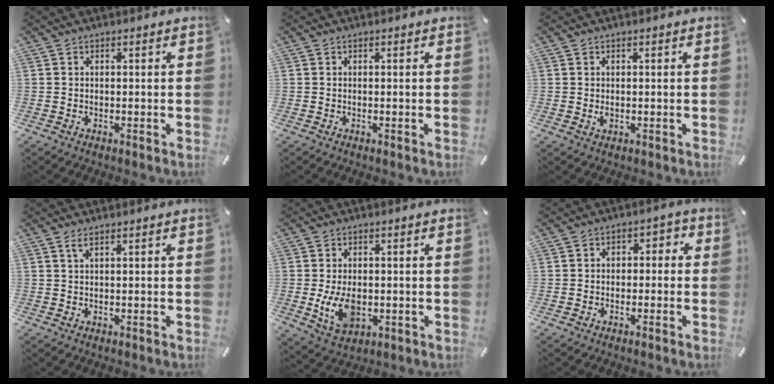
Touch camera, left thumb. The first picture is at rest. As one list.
[{"total": 0.0}, {"total": 0.9, "force": [0.1, 0.7, 0.6], "torque": [-0.004, -0.002, 0.000]}, {"total": 1.5, "force": [0.7, 0.1, 1.3], "torque": [-0.027, 0.000, 0.011]}, {"total": 8.1, "force": [-1.0, 5.3, 6.0], "torque": [-0.132, -0.005, -0.019]}, {"total": 3.1, "force": [-2.0, 2.1, 1.0], "torque": [-0.018, 0.018, -0.042]}]